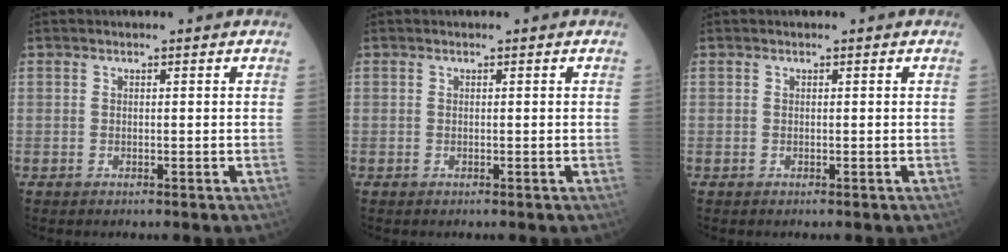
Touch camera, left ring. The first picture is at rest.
{"total": 0.0}
{"total": 0.0}